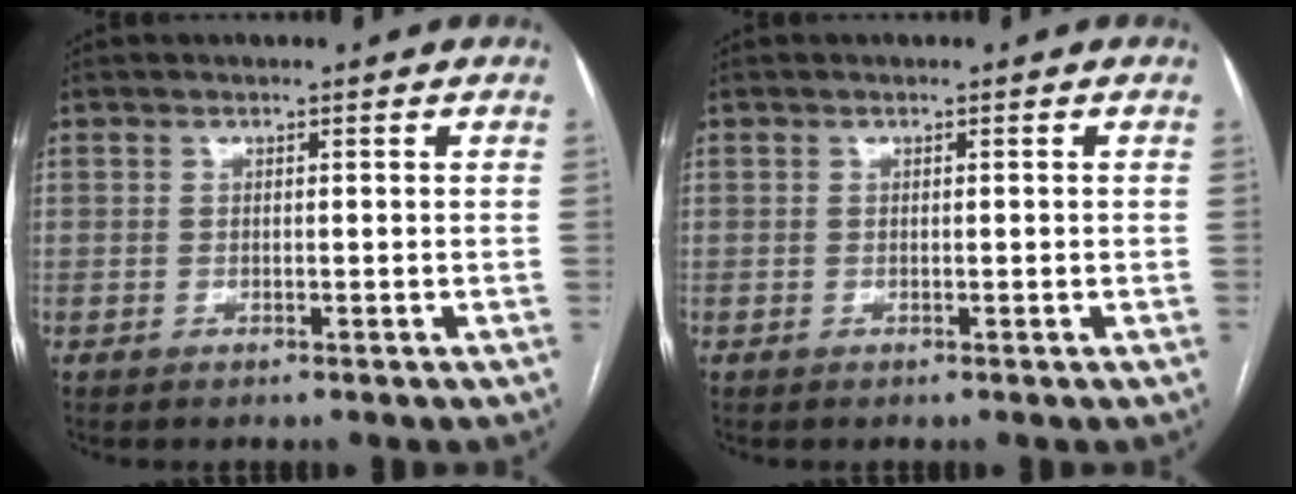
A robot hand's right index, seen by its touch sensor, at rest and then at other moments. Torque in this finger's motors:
{"motor_torque": [0.06, -0.04, 0.00, 0.01]}